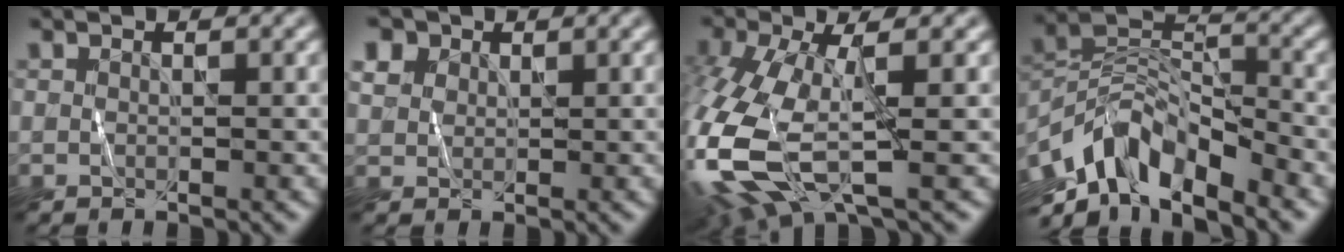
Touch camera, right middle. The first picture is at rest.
{"total": 3.5, "force": [1.8, 2.7, 1.4], "torque": [-0.039, 0.017, 0.028]}
{"total": 10.8, "force": [-3.3, 4.4, 9.3], "torque": [-0.240, -0.027, -0.065]}
{"total": 9.6, "force": [-5.9, 4.2, 6.3], "torque": [-0.104, 0.007, -0.122]}